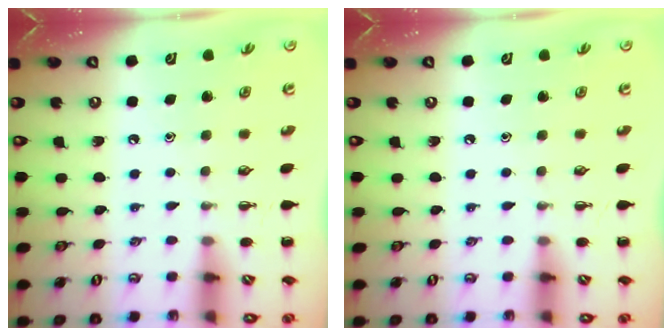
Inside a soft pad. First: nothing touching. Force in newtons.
{"total": 0.0}